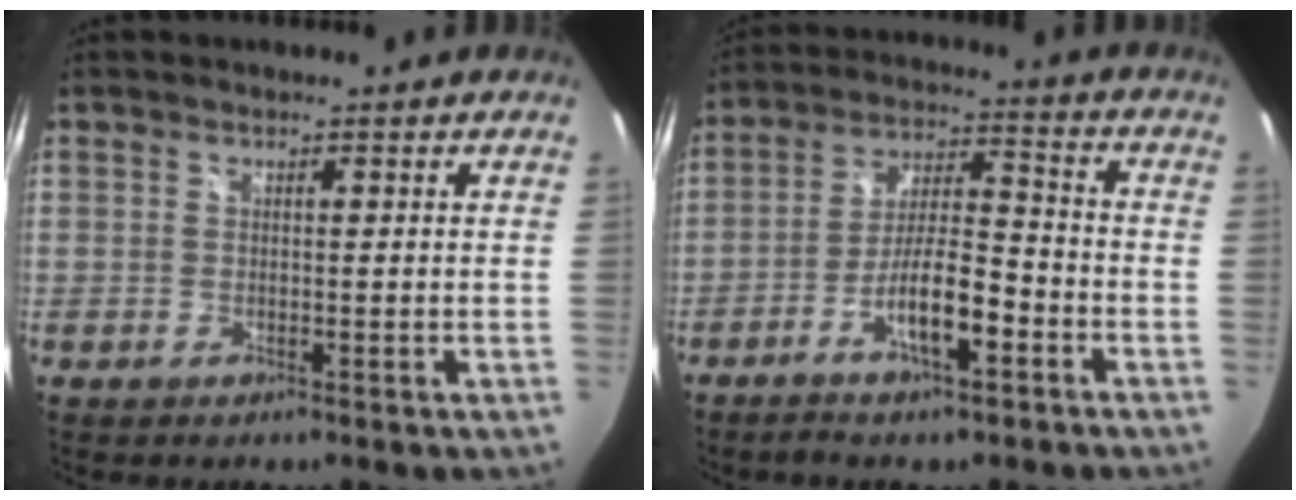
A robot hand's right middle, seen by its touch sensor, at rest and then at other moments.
{"total": 9.4, "force": [-5.1, 2.2, 7.5], "torque": [-0.147, 0.012, -0.086]}